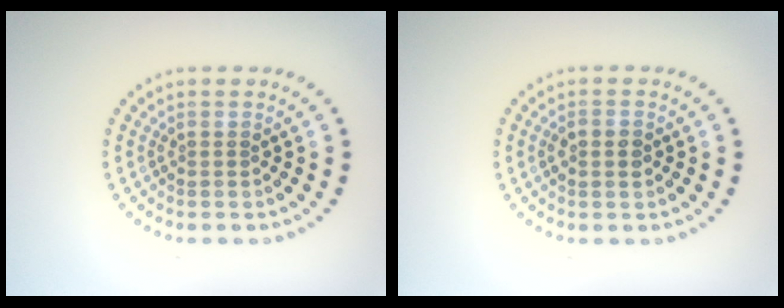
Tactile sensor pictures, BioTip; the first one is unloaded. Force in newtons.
{"total": 1.4, "press": 1.4, "slide": 0.2}